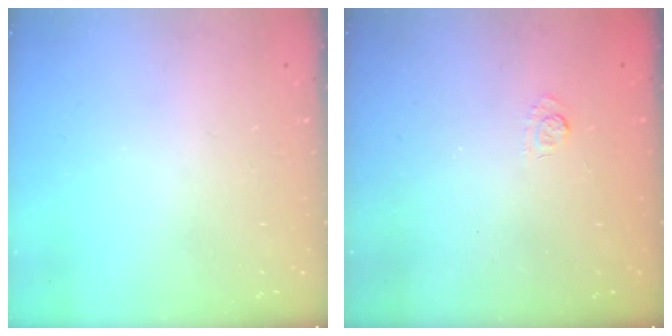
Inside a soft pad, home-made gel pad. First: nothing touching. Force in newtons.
{"total": 2.2, "press": 1.6, "slide": 1.4}